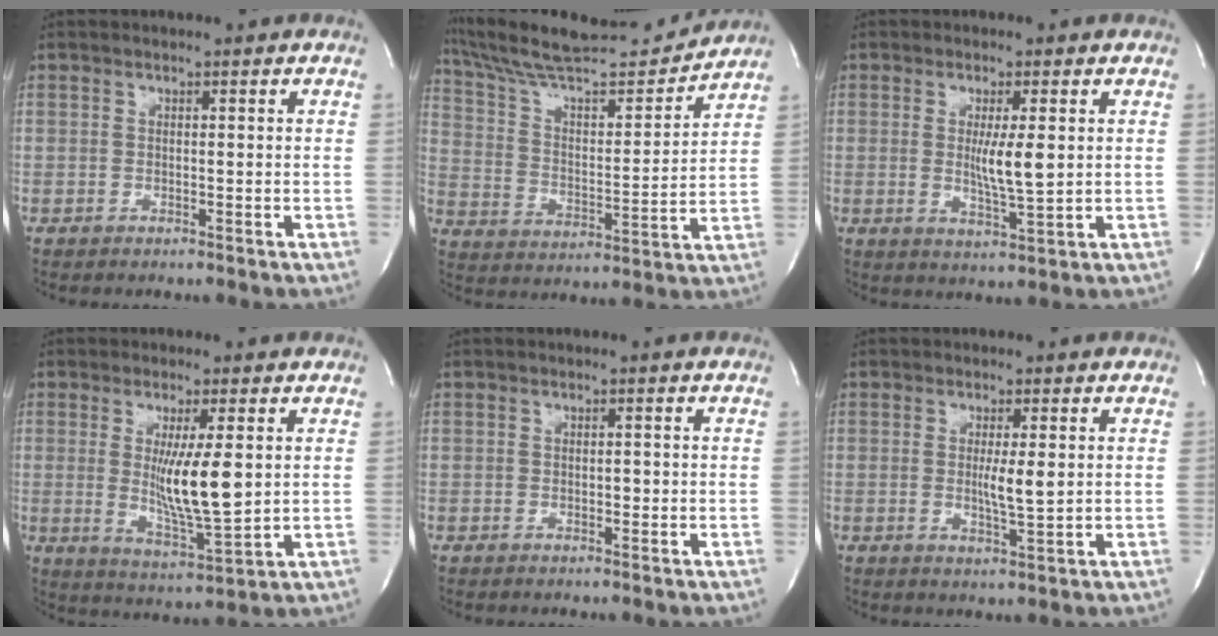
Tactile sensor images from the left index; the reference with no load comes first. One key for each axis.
{"total": 17.9, "fx": 16.8, "fy": 1.2, "fz": 6.0, "tx": -0.116, "ty": 0.000, "tz": 0.278}
{"total": 5.3, "fx": 0.5, "fy": 0.3, "fz": 5.3, "tx": -0.097, "ty": -0.013, "tz": 0.012}
{"total": 9.6, "fx": 1.0, "fy": 0.9, "fz": 9.5, "tx": -0.176, "ty": -0.027, "tz": 0.025}
{"total": 0.7, "fx": -0.2, "fy": 0.3, "fz": 0.6, "tx": -0.012, "ty": 0.000, "tz": -0.002}
{"total": 3.9, "fx": 0.2, "fy": 0.2, "fz": 3.9, "tx": -0.072, "ty": -0.008, "tz": 0.006}